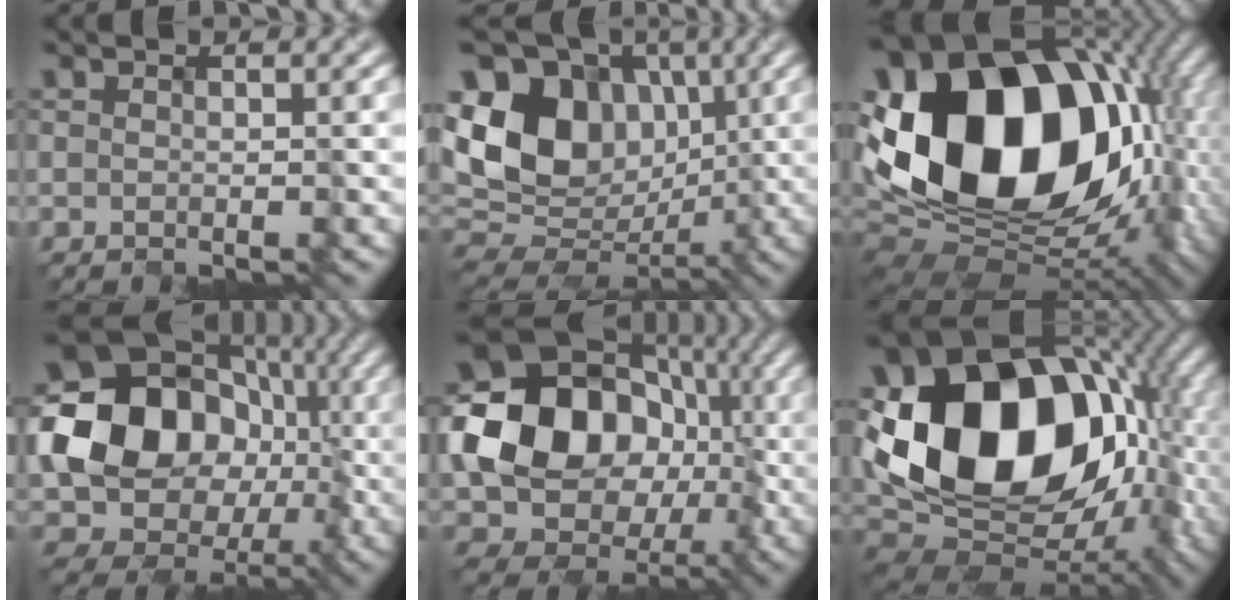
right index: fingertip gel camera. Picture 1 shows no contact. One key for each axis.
{"total": 12.3, "fx": 1.7, "fy": 9.6, "fz": 7.6, "tx": -0.154, "ty": 0.018, "tz": 0.020}
{"total": 19.1, "fx": 1.4, "fy": 13.8, "fz": 13.2, "tx": -0.263, "ty": 0.019, "tz": 0.020}
{"total": 18.8, "fx": 0.5, "fy": 16.4, "fz": 9.3, "tx": -0.156, "ty": 0.009, "tz": -0.008}
{"total": 15.9, "fx": 0.1, "fy": 13.4, "fz": 8.5, "tx": -0.138, "ty": 0.000, "tz": 0.000}
{"total": 17.5, "fx": 1.9, "fy": 13.3, "fz": 11.2, "tx": -0.199, "ty": 0.005, "tz": 0.029}